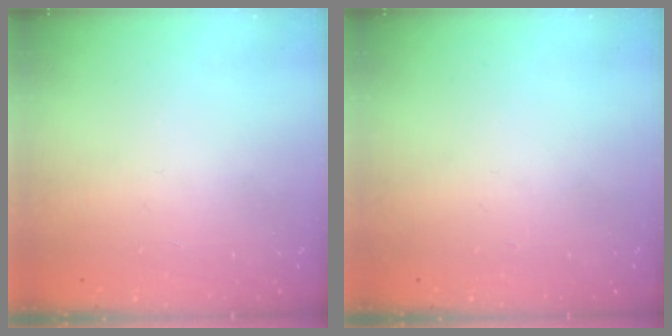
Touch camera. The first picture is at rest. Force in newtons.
{"total": 0.0}